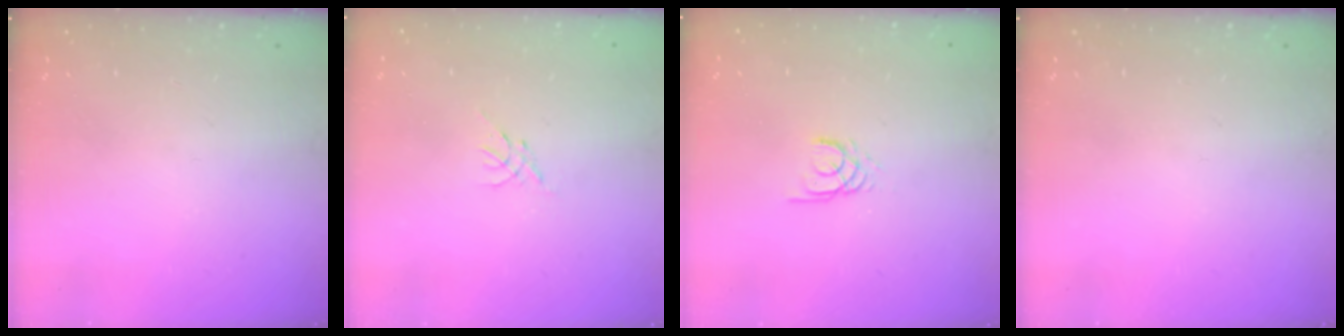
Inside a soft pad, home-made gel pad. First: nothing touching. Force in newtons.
{"total": 0.5, "press": 0.4, "slide": 0.3}
{"total": 2.4, "press": 2.4, "slide": 0.1}
{"total": 0.0}